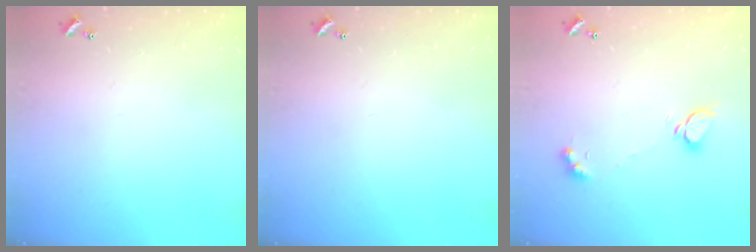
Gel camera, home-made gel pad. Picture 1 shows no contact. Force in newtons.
{"total": 0.0}
{"total": 2.9, "press": 2.9, "slide": 0.3}